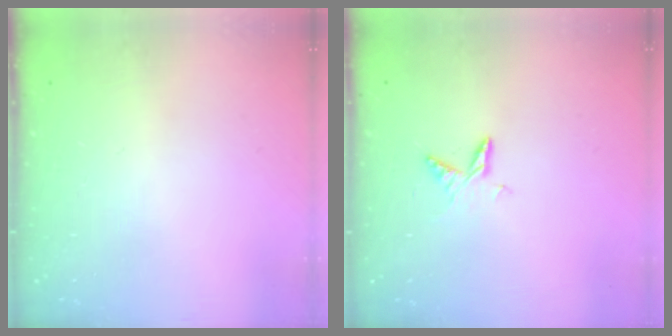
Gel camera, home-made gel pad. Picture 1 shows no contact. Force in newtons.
{"total": 6.3, "press": 6.3, "slide": 0.8}